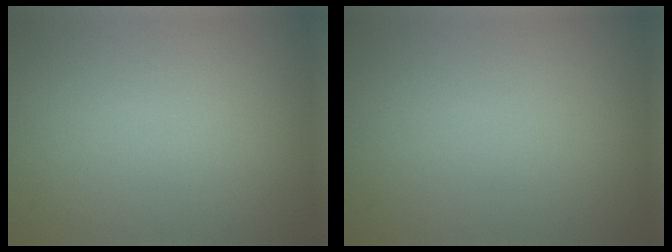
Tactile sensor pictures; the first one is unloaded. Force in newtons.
{"total": 0.0}